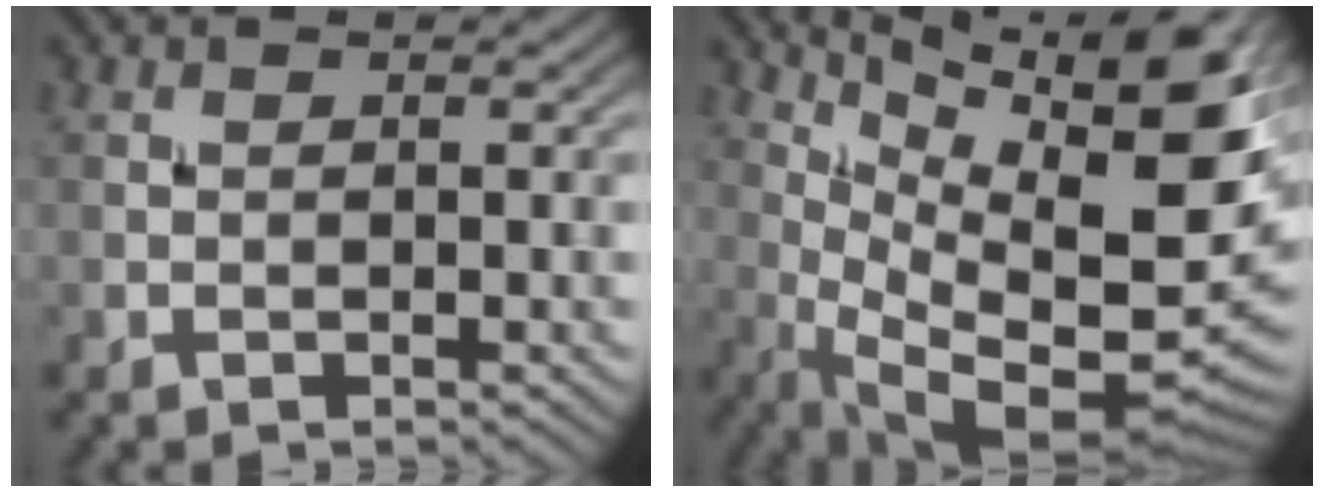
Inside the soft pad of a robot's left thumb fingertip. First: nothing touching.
{"total": 16.7, "force": [4.7, 5.5, 15.1], "torque": [-0.241, 0.005, 0.108]}